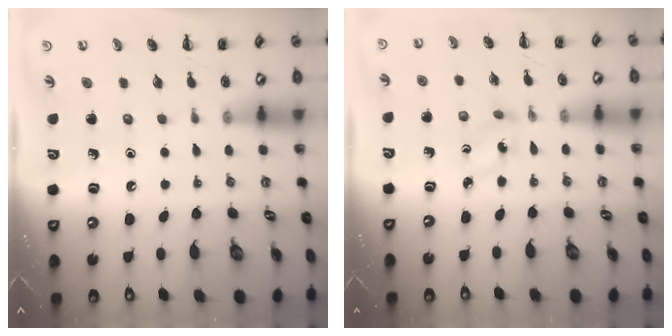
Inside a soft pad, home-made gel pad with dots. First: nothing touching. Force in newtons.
{"total": 2.7, "press": 2.6, "slide": 0.9}